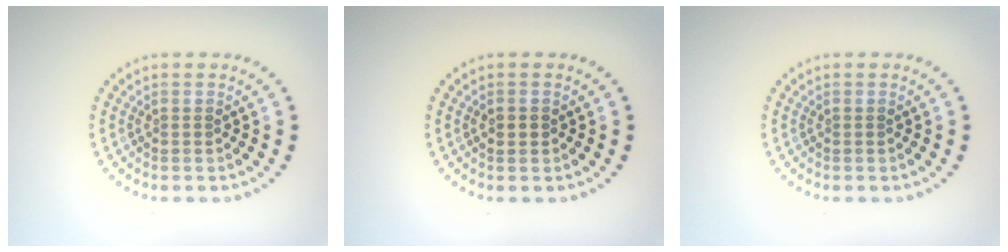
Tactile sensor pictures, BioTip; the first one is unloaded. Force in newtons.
{"total": 1.4, "press": 1.4, "slide": 0.2}
{"total": 0.0}